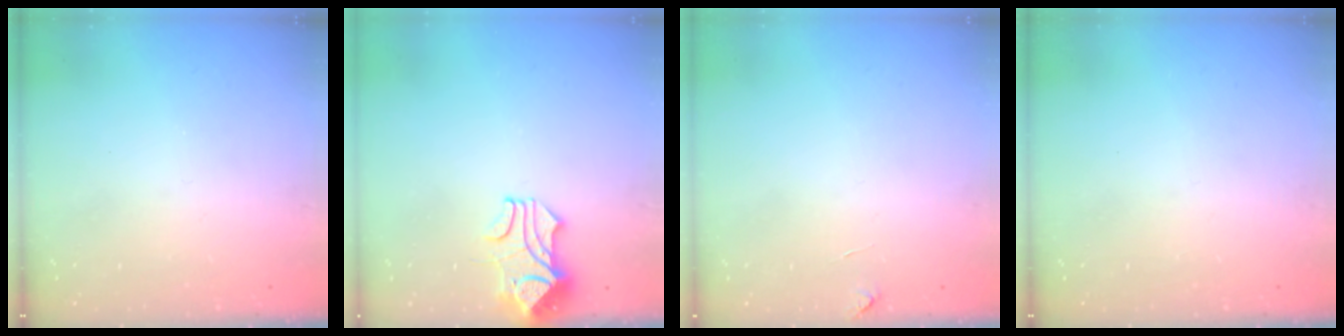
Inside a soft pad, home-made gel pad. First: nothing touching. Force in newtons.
{"total": 1.7, "press": 1.3, "slide": 1.1}
{"total": 1.3, "press": 1.2, "slide": 0.5}
{"total": 0.0}